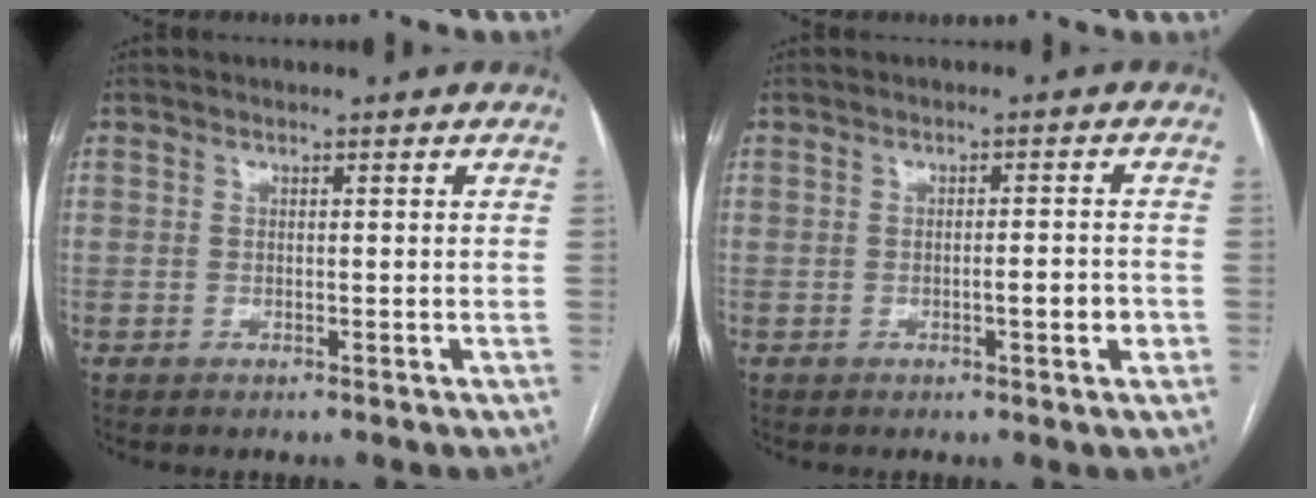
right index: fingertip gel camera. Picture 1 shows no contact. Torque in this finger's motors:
{"motor_torque": [0.85, -0.01, 0.31, 0.06]}